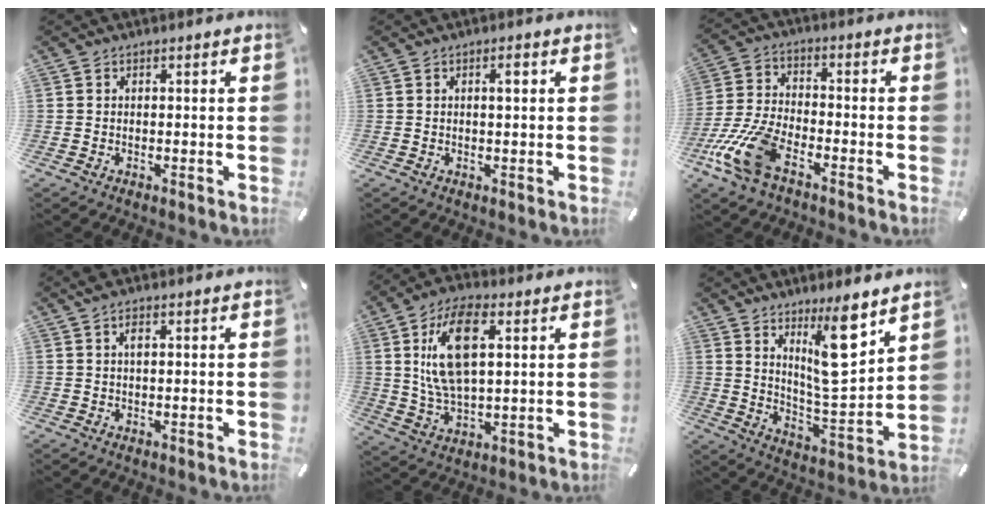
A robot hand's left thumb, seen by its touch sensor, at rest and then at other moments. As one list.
[{"total": 2.1, "force": [0.6, 0.5, 1.9], "torque": [-0.030, 0.001, 0.007]}, {"total": 12.7, "force": [-7.0, 5.8, 8.9], "torque": [-0.208, 0.014, -0.131]}, {"total": 1.8, "force": [0.7, 0.5, 1.6], "torque": [-0.034, 0.004, 0.011]}, {"total": 14.4, "force": [4.4, 6.9, 11.8], "torque": [-0.255, 0.000, 0.071]}, {"total": 14.8, "force": [8.2, 4.6, 11.4], "torque": [-0.159, -0.052, 0.136]}]